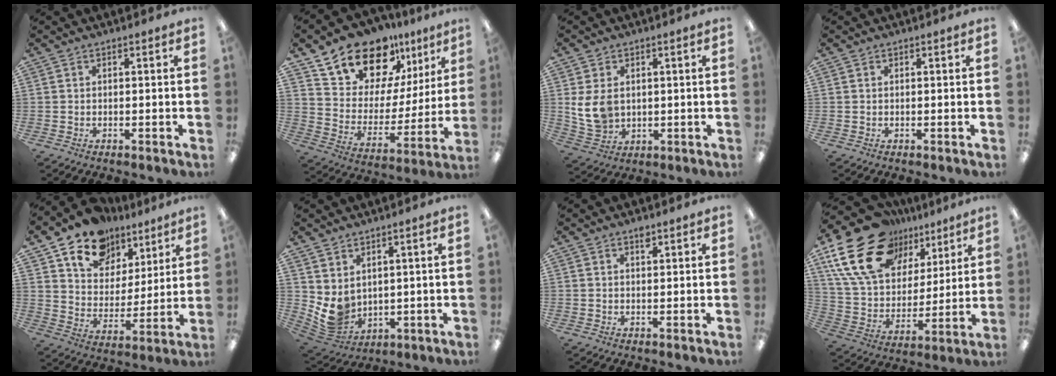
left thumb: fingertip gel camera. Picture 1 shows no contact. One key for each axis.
{"total": 18.3, "fx": 14.9, "fy": 9.2, "fz": 5.6, "tx": -0.111, "ty": -0.113, "tz": 0.271}
{"total": 8.5, "fx": 1.5, "fy": 6.4, "fz": 5.3, "tx": -0.128, "ty": 0.000, "tz": 0.029}
{"total": 0.0}
{"total": 14.5, "fx": 9.9, "fy": 9.3, "fz": 4.9, "tx": -0.094, "ty": -0.053, "tz": 0.186}
{"total": 6.5, "fx": 2.7, "fy": 5.1, "fz": 3.0, "tx": -0.078, "ty": -0.024, "tz": 0.057}
{"total": 1.5, "fx": 1.2, "fy": 0.6, "fz": 0.8, "tx": -0.009, "ty": -0.003, "tz": 0.020}
{"total": 22.3, "fx": 13.3, "fy": 13.7, "fz": 11.5, "tx": -0.221, "ty": -0.057, "tz": 0.247}